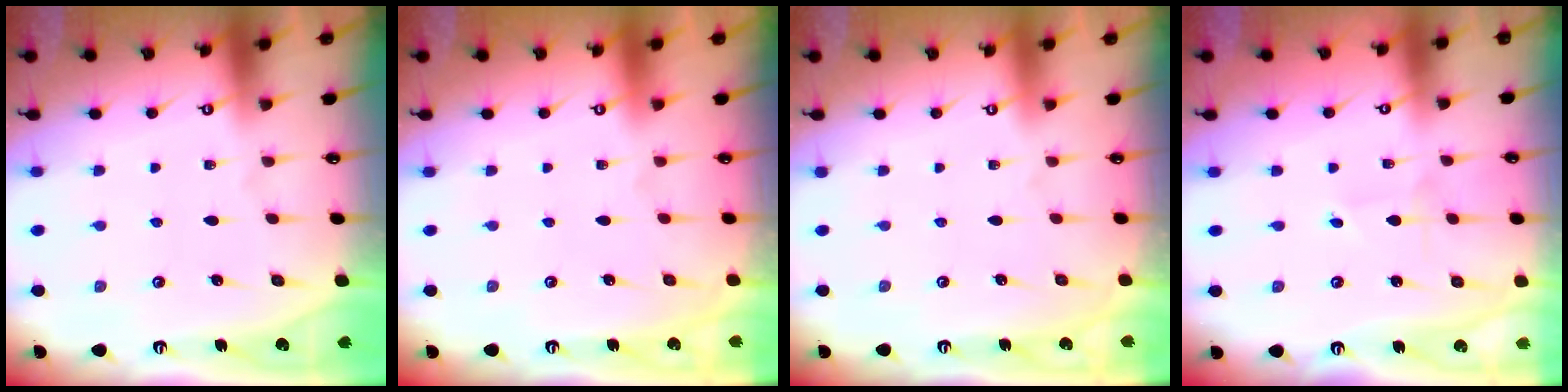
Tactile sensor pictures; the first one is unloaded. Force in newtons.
{"total": 0.0}
{"total": 0.0}
{"total": 0.8, "press": 0.8, "slide": 0.0}